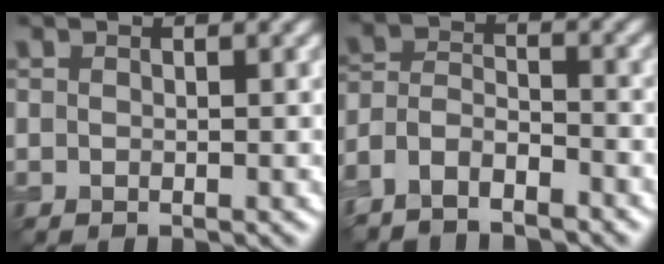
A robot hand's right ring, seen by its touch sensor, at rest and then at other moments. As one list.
[{"total": 4.2, "force": [-3.7, 1.5, 1.3], "torque": [-0.020, -0.001, -0.080]}]